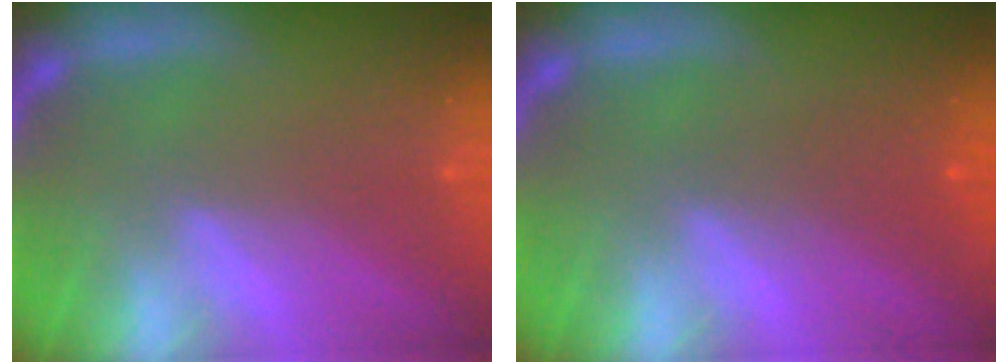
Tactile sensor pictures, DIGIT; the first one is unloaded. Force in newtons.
{"total": 2.0}